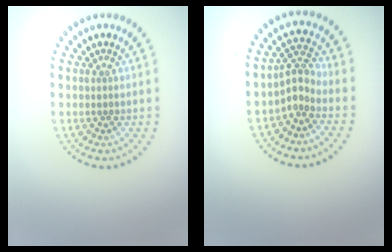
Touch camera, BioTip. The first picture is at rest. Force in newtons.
{"total": 2.3, "press": 1.6, "slide": 1.7}